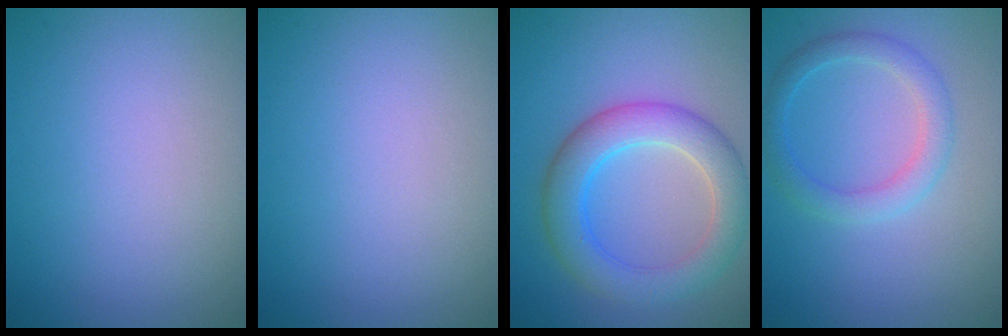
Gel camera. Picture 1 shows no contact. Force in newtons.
{"total": 0.0}
{"total": 5.5, "press": 5.5, "slide": 0.1}
{"total": 2.7, "press": 2.7, "slide": 0.1}